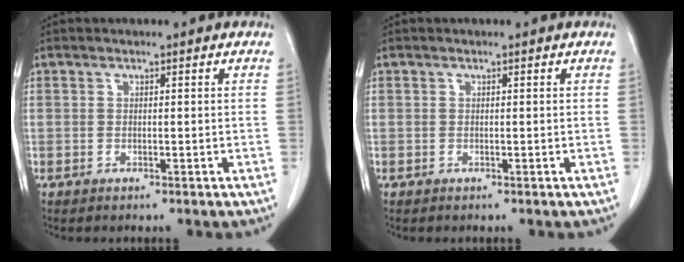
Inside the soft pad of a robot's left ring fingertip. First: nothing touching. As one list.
[{"total": 0.0}]